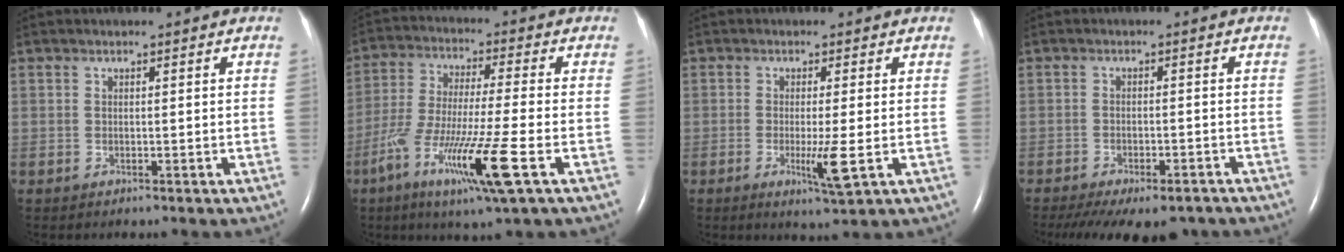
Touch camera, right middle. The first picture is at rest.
{"total": 13.7, "force": [-6.0, -0.1, 12.4], "torque": [-0.251, -0.029, -0.110]}
{"total": 4.5, "force": [-1.1, -0.2, 4.3], "torque": [-0.079, -0.013, -0.017]}
{"total": 14.8, "force": [-11.5, 5.6, 7.4], "torque": [-0.150, -0.017, -0.151]}